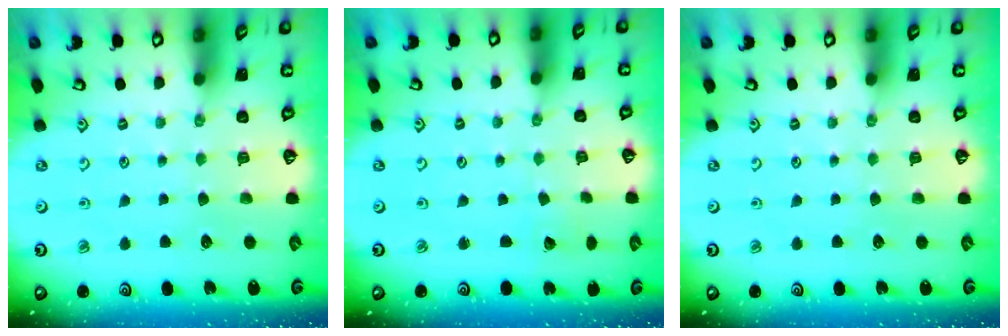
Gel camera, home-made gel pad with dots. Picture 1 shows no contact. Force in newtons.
{"total": 1.2, "press": 1.2, "slide": 0.1}
{"total": 0.0}